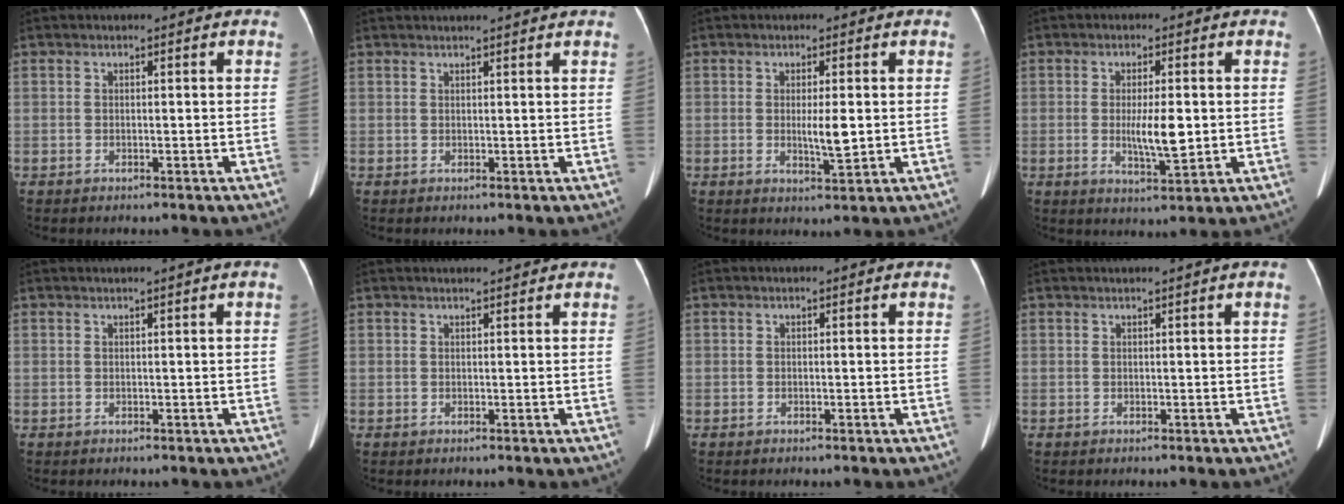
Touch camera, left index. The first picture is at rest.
{"total": 5.5, "force": [5.2, -0.6, 1.9], "torque": [-0.019, 0.024, 0.056]}
{"total": 3.8, "force": [0.0, 0.7, 3.7], "torque": [-0.065, -0.007, 0.002]}
{"total": 5.9, "force": [-0.2, 1.3, 5.8], "torque": [-0.103, -0.010, -0.001]}
{"total": 0.7, "force": [0.1, -0.3, 0.6], "torque": [-0.015, -0.008, 0.008]}
{"total": 2.6, "force": [2.5, 0.0, 0.7], "torque": [-0.012, 0.014, 0.031]}
{"total": 0.0}
{"total": 0.7, "force": [0.3, -0.4, 0.6], "torque": [-0.015, -0.009, 0.014]}